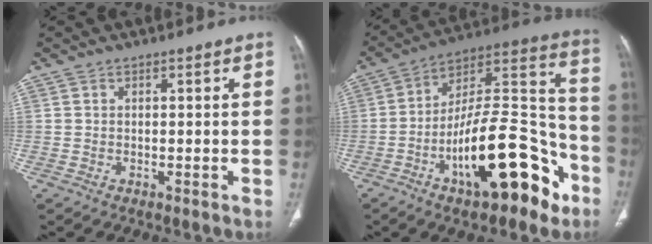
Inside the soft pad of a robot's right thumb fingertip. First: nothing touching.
{"total": 25.1, "force": [-11.4, 9.9, 20.1], "torque": [-0.284, 0.084, -0.179]}